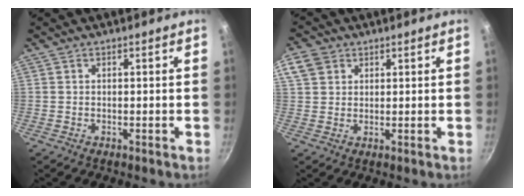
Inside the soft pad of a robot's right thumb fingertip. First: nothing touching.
{"total": 5.5, "force": [2.4, 4.4, 2.4], "torque": [-0.034, 0.001, 0.040]}